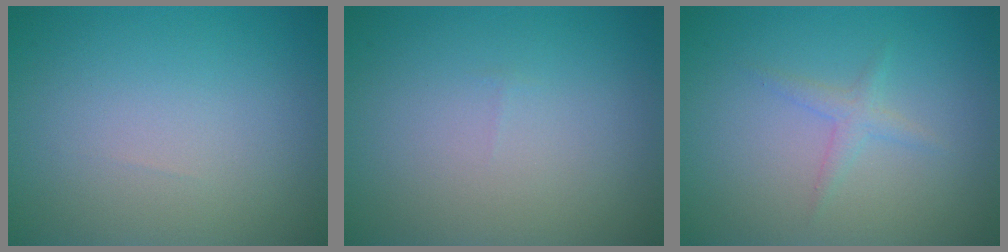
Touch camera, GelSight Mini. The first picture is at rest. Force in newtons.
{"total": 0.0}
{"total": 1.3, "press": 1.3, "slide": 0.0}